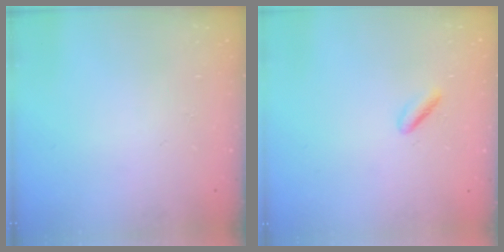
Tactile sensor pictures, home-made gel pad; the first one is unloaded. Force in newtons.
{"total": 1.1, "press": 0.9, "slide": 0.7}